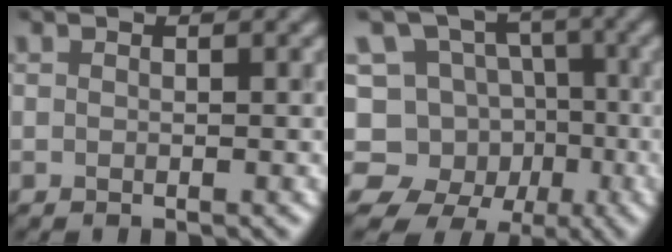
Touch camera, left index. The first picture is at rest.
{"total": 10.2, "force": [-4.6, 8.7, 2.6], "torque": [-0.037, 0.010, -0.083]}